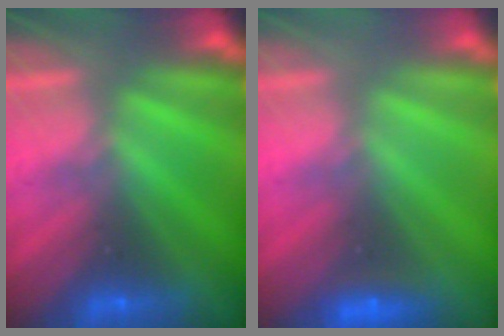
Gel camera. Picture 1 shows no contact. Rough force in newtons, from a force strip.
{"total": 1.9}